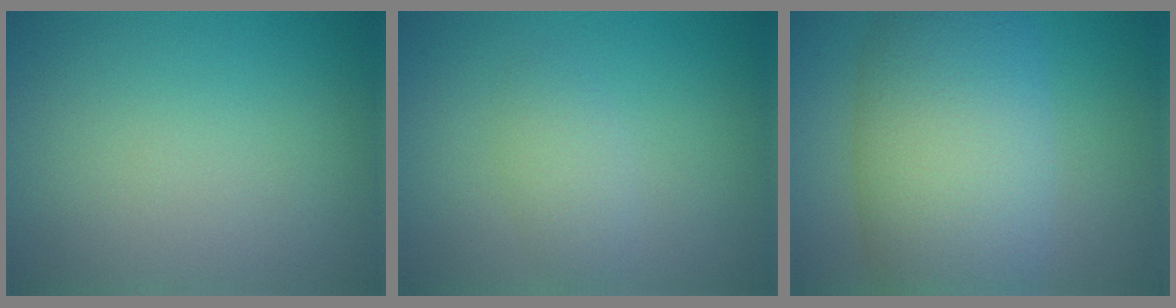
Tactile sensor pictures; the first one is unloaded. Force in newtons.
{"total": 1.8, "press": 1.8, "slide": 0.1}
{"total": 11.2, "press": 11.2, "slide": 0.6}